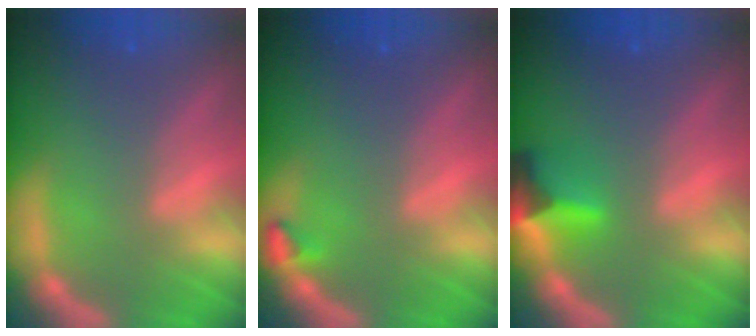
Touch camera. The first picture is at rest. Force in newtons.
{"total": 0.9}
{"total": 3.9}